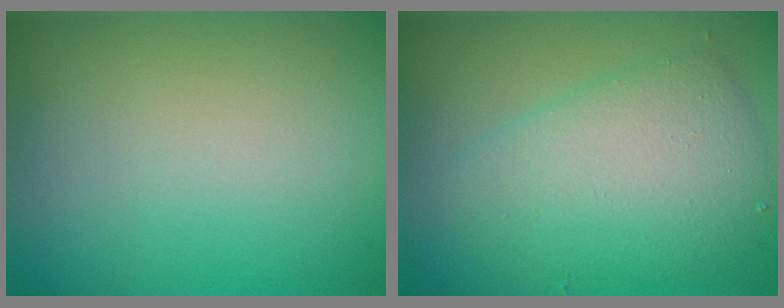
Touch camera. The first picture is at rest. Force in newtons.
{"total": 5.8, "press": 5.8, "slide": 0.0}